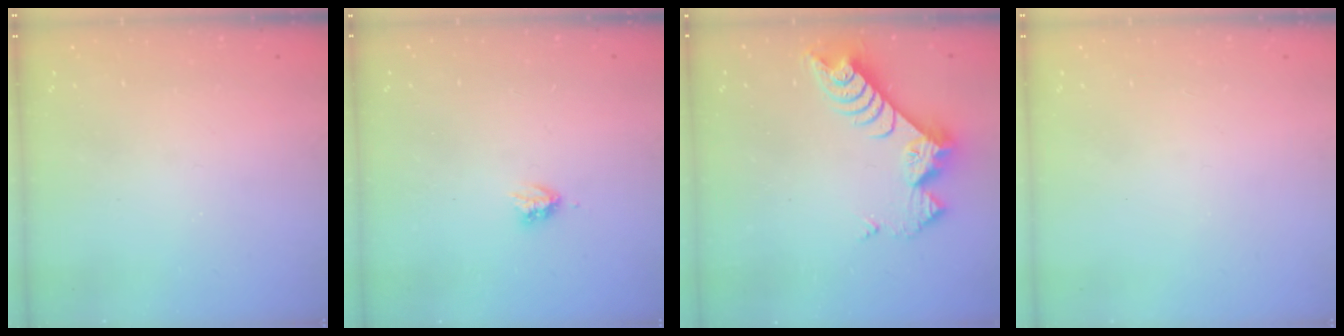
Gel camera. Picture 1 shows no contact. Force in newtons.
{"total": 2.9, "press": 2.9, "slide": 0.5}
{"total": 9.4, "press": 9.4, "slide": 0.7}
{"total": 0.0}